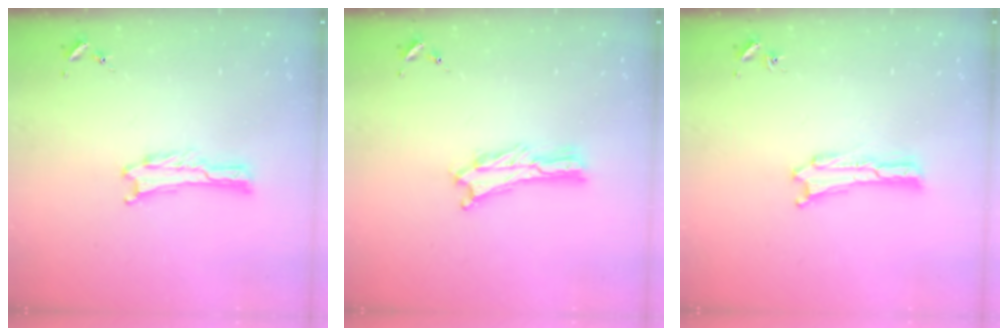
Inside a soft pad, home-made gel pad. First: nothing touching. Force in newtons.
{"total": 1.3, "press": 1.3, "slide": 0.3}
{"total": 0.0}